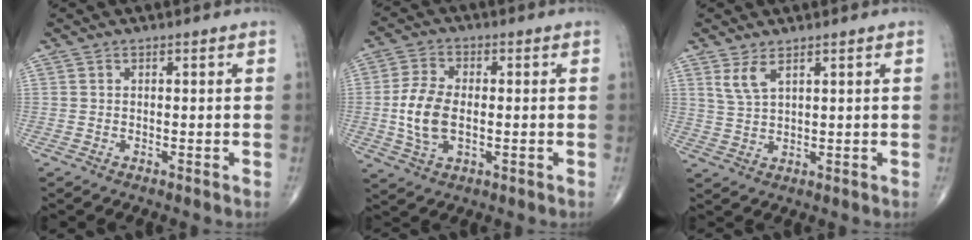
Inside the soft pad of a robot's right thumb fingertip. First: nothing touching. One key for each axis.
{"total": 9.2, "fx": -0.8, "fy": 5.1, "fz": 7.6, "tx": -0.159, "ty": 0.004, "tz": -0.015}
{"total": 3.6, "fx": 2.2, "fy": 1.2, "fz": 2.6, "tx": -0.058, "ty": -0.011, "tz": 0.053}